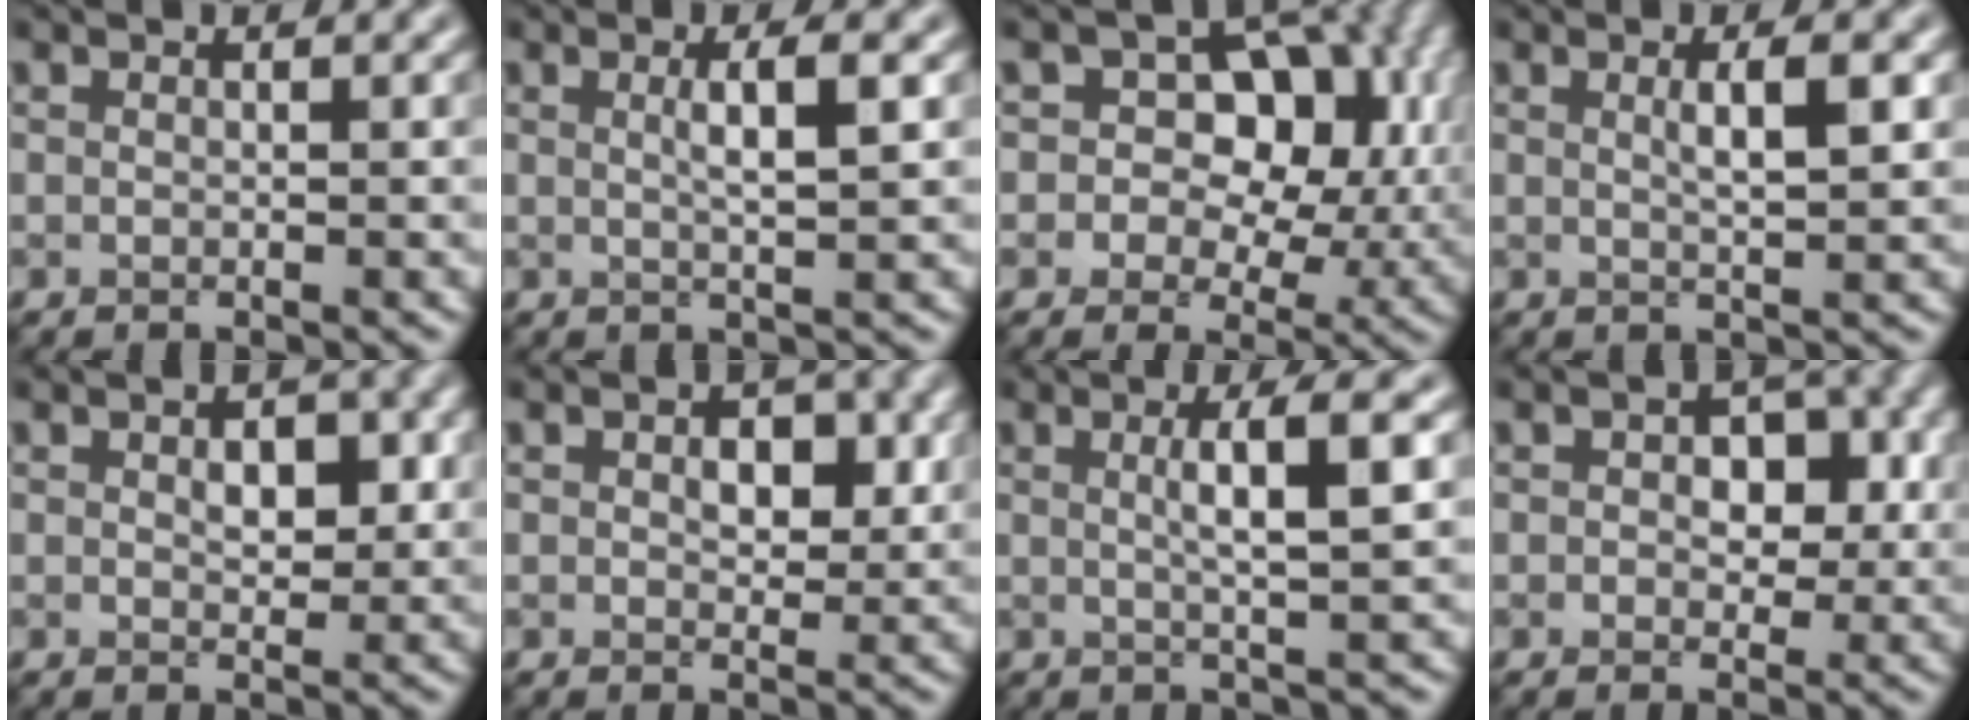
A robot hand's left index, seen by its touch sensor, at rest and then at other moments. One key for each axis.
{"total": 2.9, "fx": 0.6, "fy": 0.7, "fz": 2.7, "tx": -0.038, "ty": 0.003, "tz": 0.007}
{"total": 11.4, "fx": 2.6, "fy": 8.1, "fz": 7.6, "tx": -0.081, "ty": 0.022, "tz": 0.021}
{"total": 2.8, "fx": 0.7, "fy": 0.7, "fz": 2.6, "tx": -0.034, "ty": 0.004, "tz": 0.009}
{"total": 3.0, "fx": 0.7, "fy": 1.8, "fz": 2.3, "tx": -0.032, "ty": -0.002, "tz": 0.012}
{"total": 3.2, "fx": 0.8, "fy": 1.9, "fz": 2.4, "tx": -0.034, "ty": -0.001, "tz": 0.012}
{"total": 4.3, "fx": 0.8, "fy": 0.9, "fz": 4.1, "tx": -0.058, "ty": 0.004, "tz": 0.010}
{"total": 4.2, "fx": 0.7, "fy": 2.7, "fz": 3.2, "tx": -0.038, "ty": 0.000, "tz": 0.005}